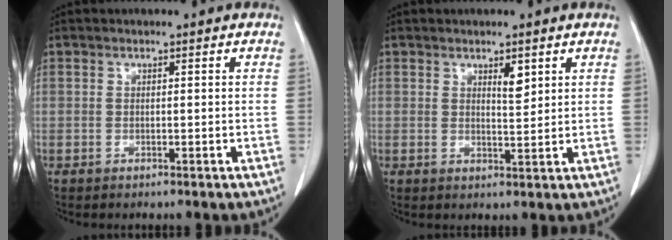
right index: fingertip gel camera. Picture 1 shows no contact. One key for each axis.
{"total": 2.6, "fx": 1.4, "fy": 0.7, "fz": 2.1, "tx": -0.038, "ty": -0.006, "tz": 0.026}